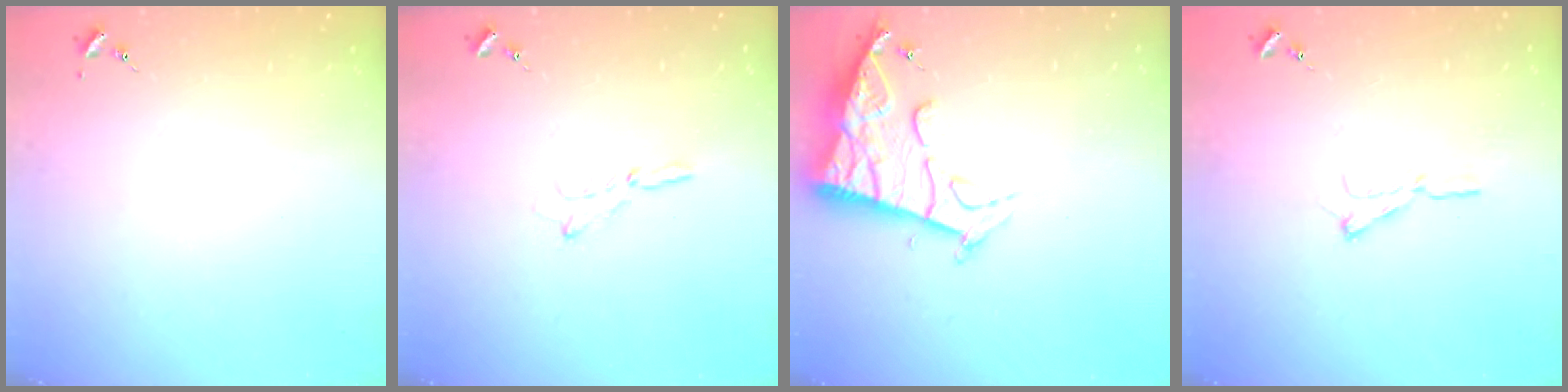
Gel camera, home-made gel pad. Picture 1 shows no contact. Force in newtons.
{"total": 1.8, "press": 1.8, "slide": 0.2}
{"total": 13.2, "press": 13.2, "slide": 1.4}
{"total": 6.8, "press": 6.8, "slide": 0.7}